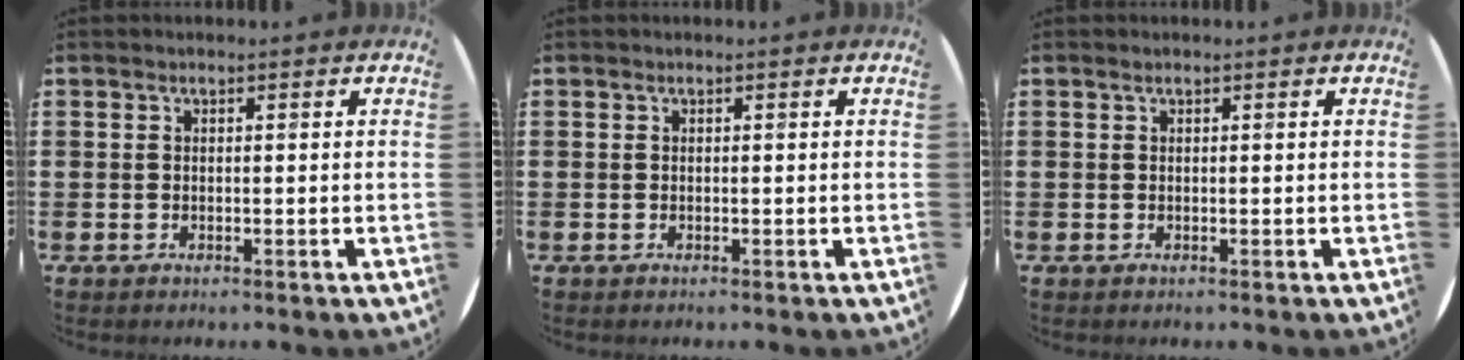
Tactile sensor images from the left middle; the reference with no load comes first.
{"total": 0.0}
{"total": 0.0}